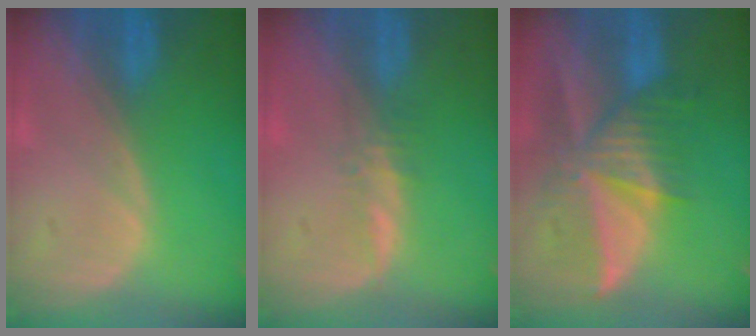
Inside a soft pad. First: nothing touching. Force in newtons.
{"total": 1.6, "press": 1.5, "slide": 0.5}
{"total": 9.8, "press": 8.6, "slide": 4.7}